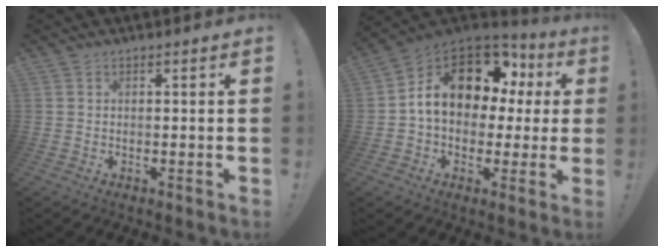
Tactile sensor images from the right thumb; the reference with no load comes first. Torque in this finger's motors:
{"motor_torque": [2.20, 2.81, 0.60, -0.37, 0.12]}